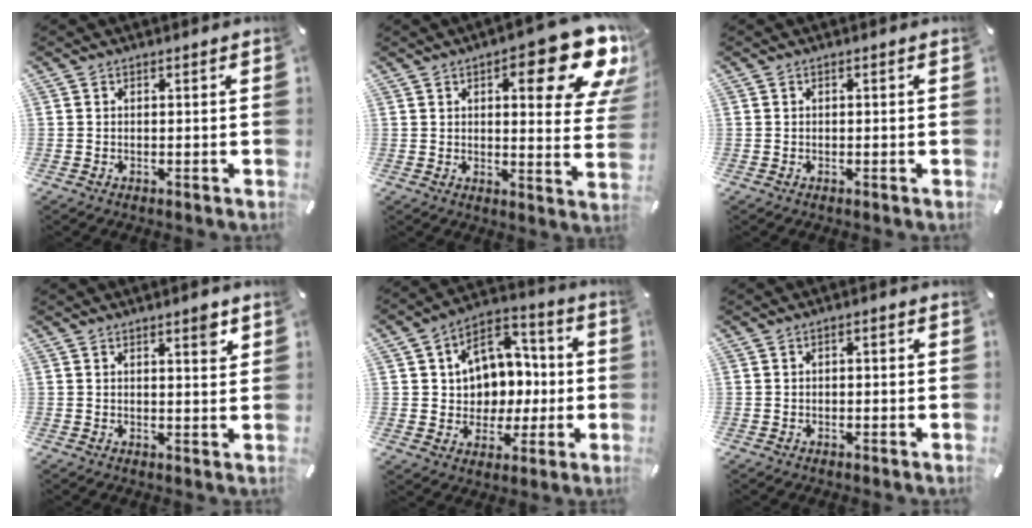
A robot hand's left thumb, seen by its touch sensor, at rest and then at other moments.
{"total": 18.0, "force": [9.0, 6.0, 14.4], "torque": [-0.175, -0.062, 0.137]}
{"total": 0.0}
{"total": 3.4, "force": [2.1, 1.0, 2.5], "torque": [-0.029, -0.009, 0.030]}
{"total": 11.1, "force": [0.5, 10.4, 3.6], "torque": [-0.047, -0.003, 0.018]}
{"total": 1.1, "force": [-0.6, 0.6, 0.7], "torque": [-0.013, 0.003, -0.012]}